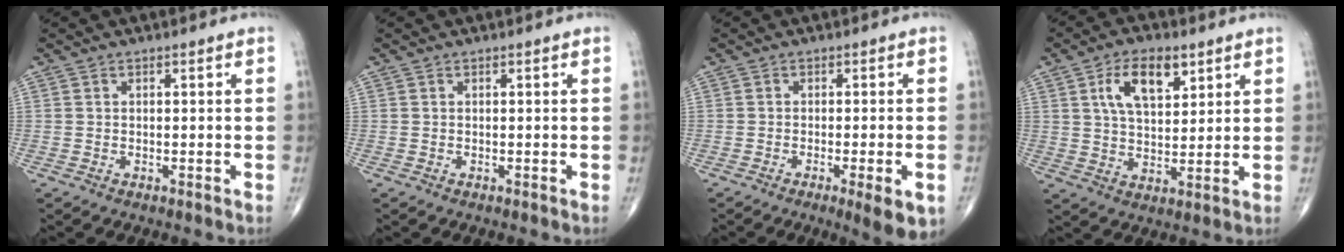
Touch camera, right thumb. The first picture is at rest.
{"total": 0.0}
{"total": 6.7, "force": [-2.9, 1.3, 5.9], "torque": [-0.079, -0.008, -0.038]}
{"total": 10.2, "force": [4.5, 5.2, 7.4], "torque": [-0.111, -0.014, 0.082]}